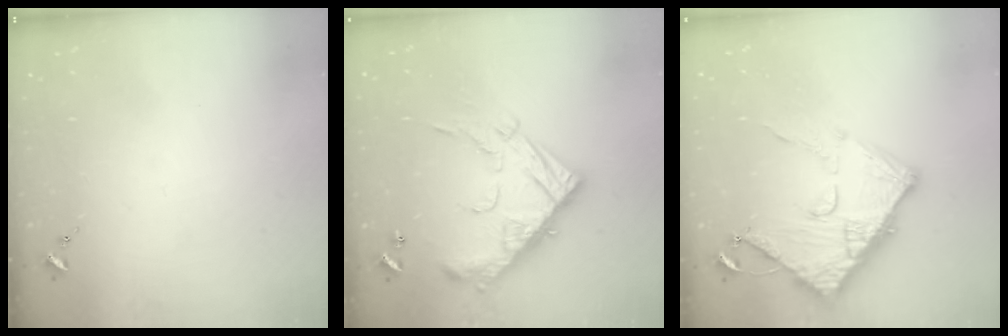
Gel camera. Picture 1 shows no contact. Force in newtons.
{"total": 21.7, "press": 21.6, "slide": 1.9}
{"total": 14.5, "press": 14.5, "slide": 1.4}